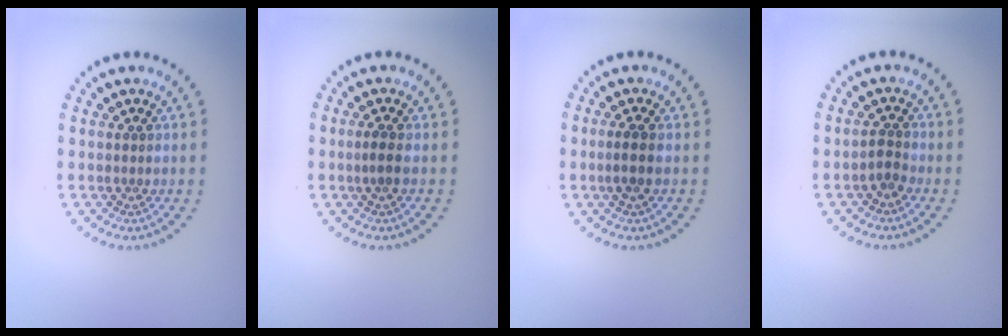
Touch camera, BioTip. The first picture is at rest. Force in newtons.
{"total": 1.2, "press": 0.9, "slide": 0.7}
{"total": 1.6, "press": 1.3, "slide": 1.0}
{"total": 1.2, "press": 1.0, "slide": 0.7}